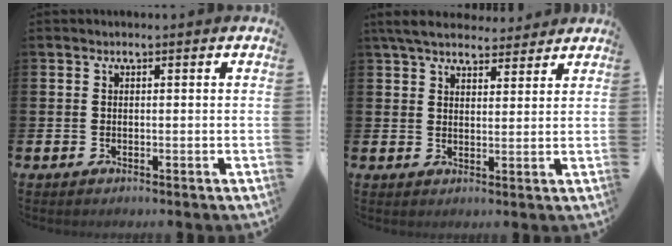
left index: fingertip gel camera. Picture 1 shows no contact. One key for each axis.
{"total": 6.0, "fx": 5.5, "fy": 1.6, "fz": 1.8, "tx": -0.044, "ty": -0.020, "tz": 0.100}